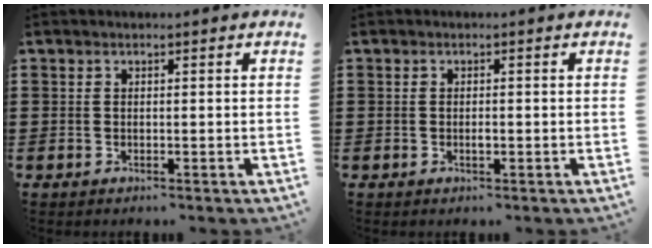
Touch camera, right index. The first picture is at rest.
{"total": 1.0, "force": [-0.1, 0.3, 0.9], "torque": [-0.018, -0.004, -0.001]}